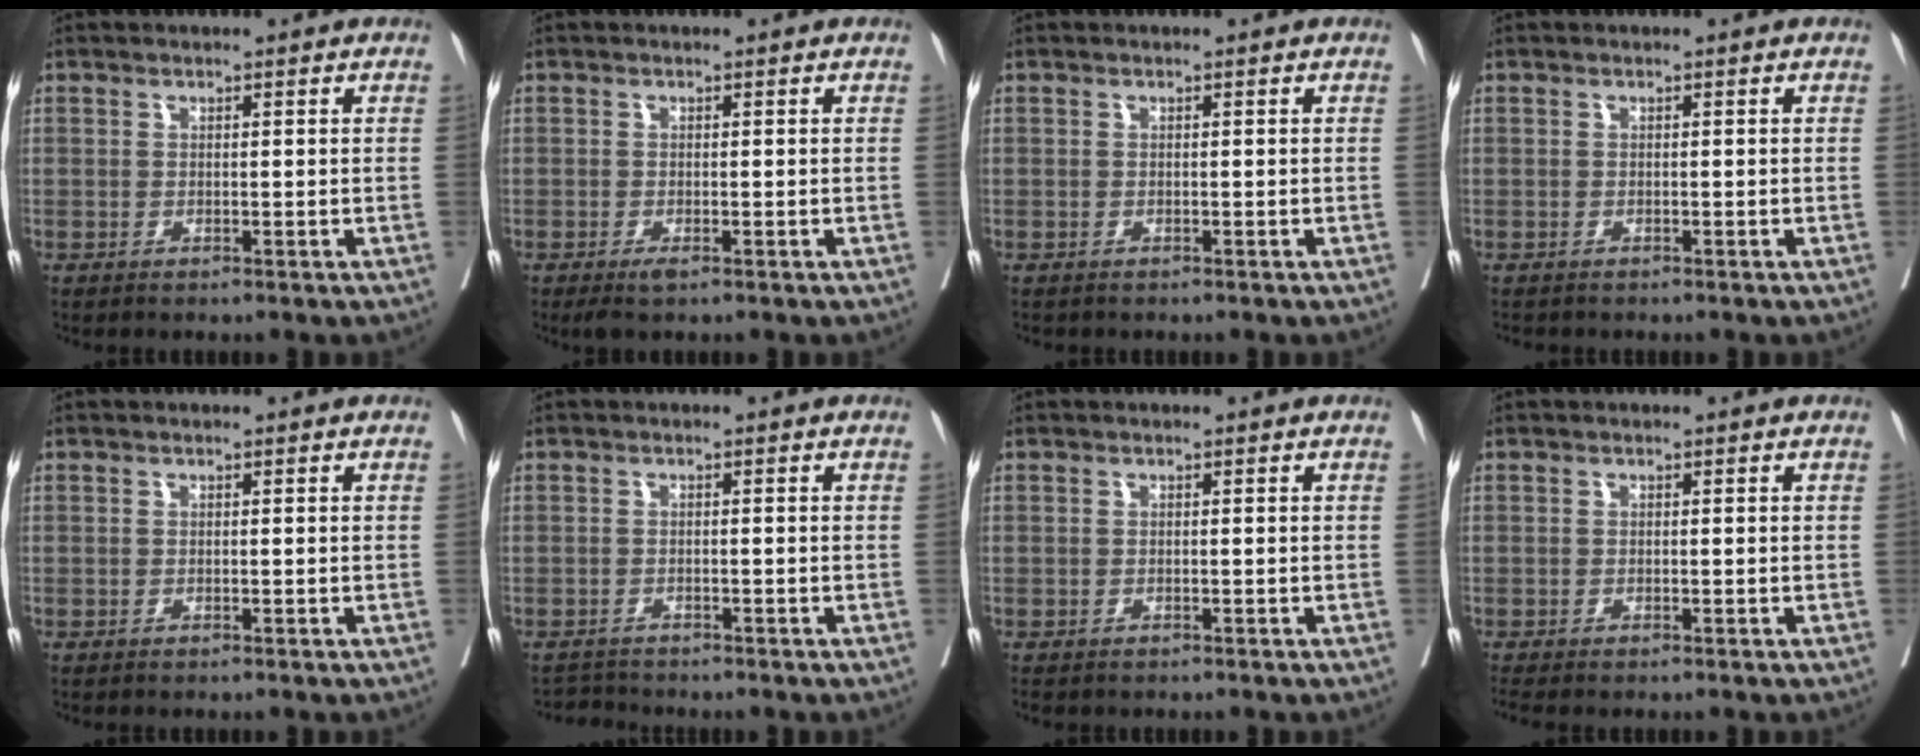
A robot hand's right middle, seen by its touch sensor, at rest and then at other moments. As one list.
[{"total": 1.8, "force": [-1.1, 0.4, 1.3], "torque": [-0.023, -0.005, -0.016]}, {"total": 0.0}, {"total": 1.1, "force": [-1.0, 0.3, 0.3], "torque": [-0.012, -0.002, -0.013]}, {"total": 0.0}, {"total": 2.1, "force": [-2.0, -0.1, -0.5], "torque": [0.009, -0.011, -0.033]}, {"total": 1.5, "force": [-1.2, 0.5, 0.5], "torque": [-0.013, -0.002, -0.015]}, {"total": 1.4, "force": [-1.3, -0.3, 0.5], "torque": [-0.009, -0.001, -0.020]}]